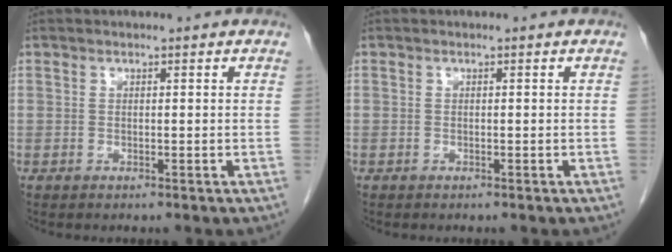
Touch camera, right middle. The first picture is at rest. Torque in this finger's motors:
{"motor_torque": [1.22, -0.92, -0.01, -0.21]}